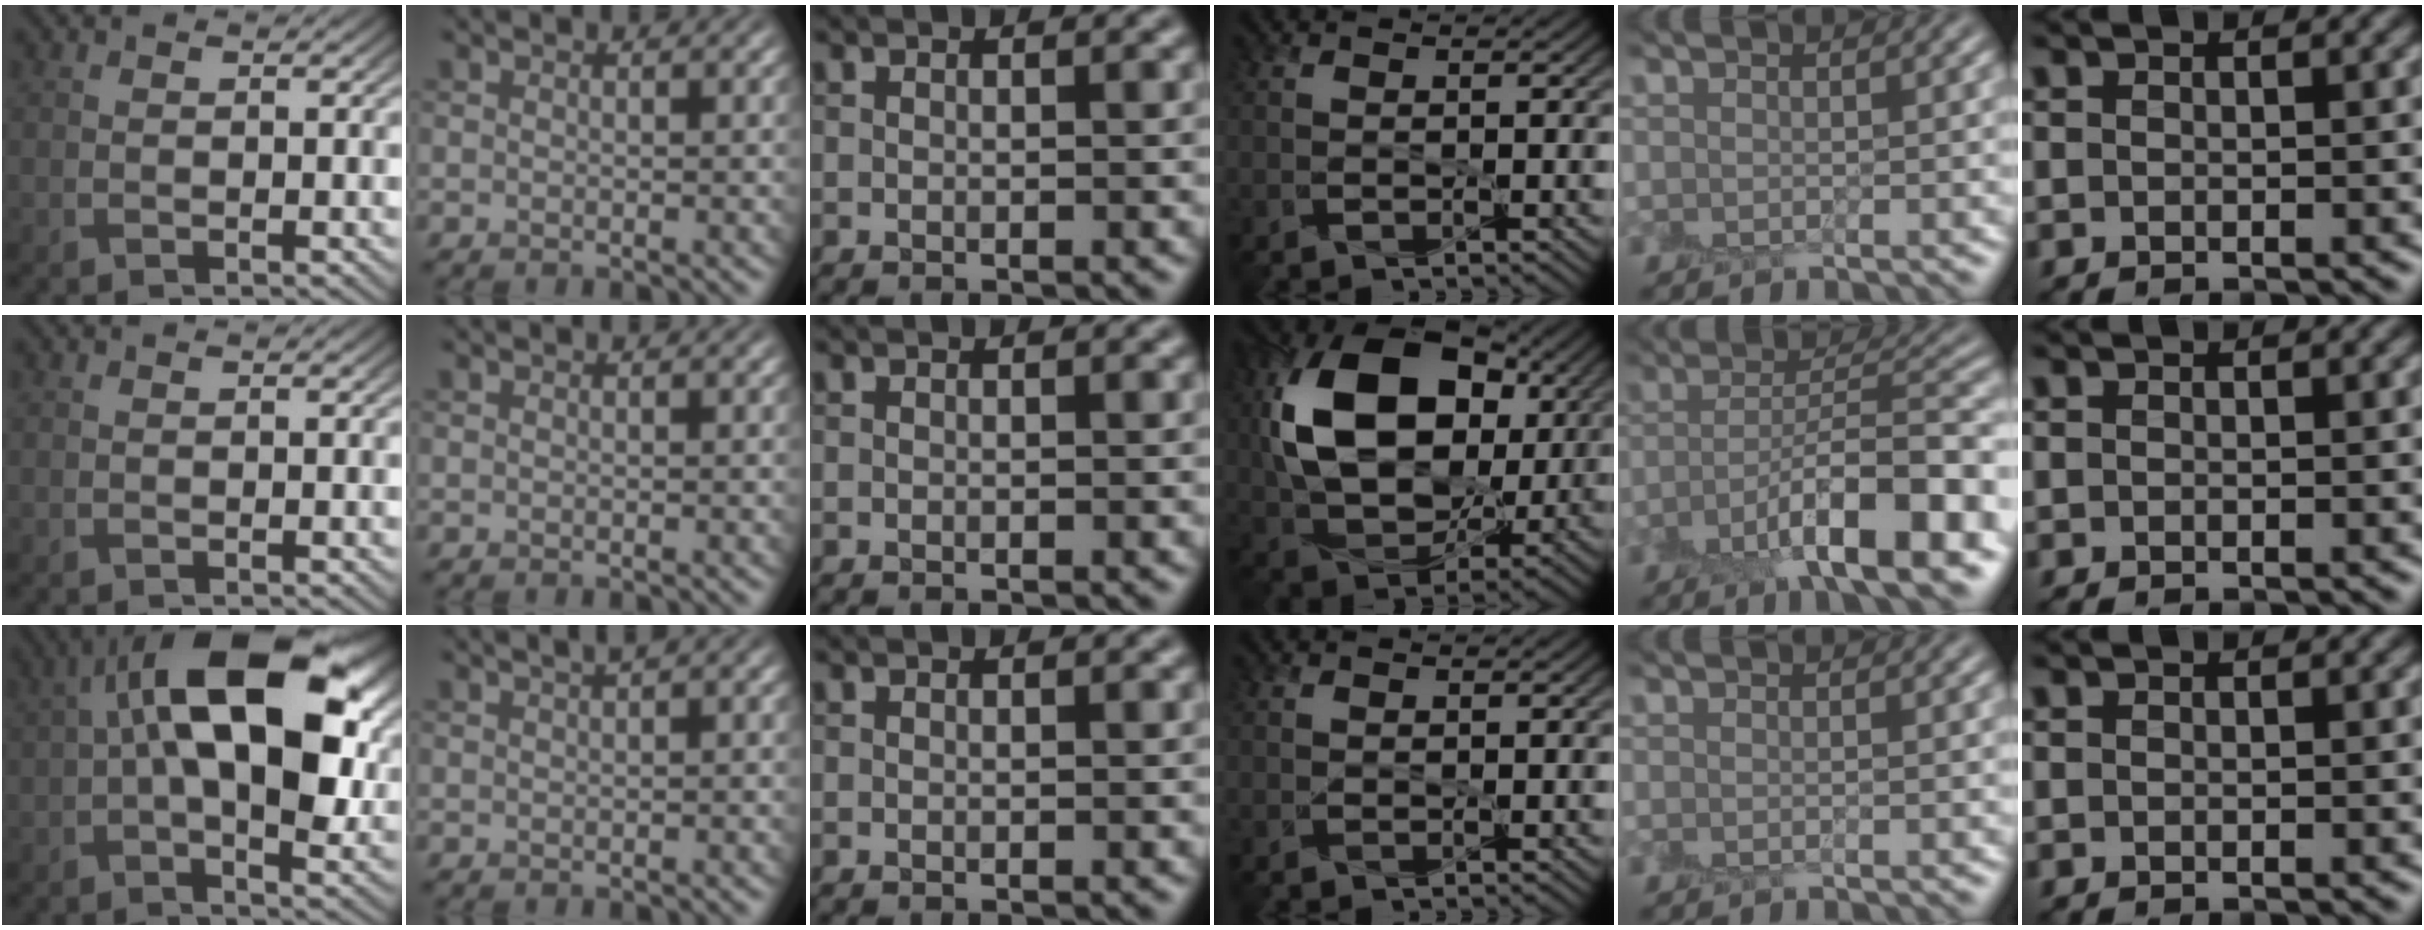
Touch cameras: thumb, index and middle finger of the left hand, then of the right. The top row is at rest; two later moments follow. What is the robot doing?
{"motion": "peel", "object": "envelope seal"}